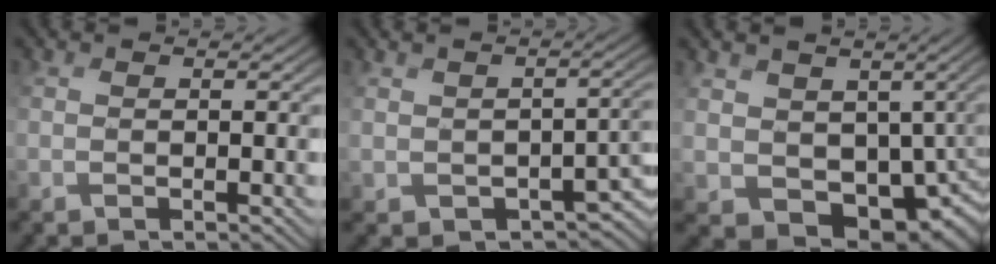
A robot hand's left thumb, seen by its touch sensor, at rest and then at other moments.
{"total": 3.7, "force": [-1.9, 2.5, 1.9], "torque": [-0.033, -0.014, -0.017]}
{"total": 6.7, "force": [0.1, 5.8, 3.2], "torque": [-0.073, -0.041, 0.023]}